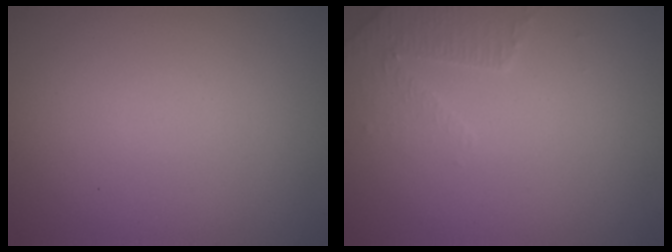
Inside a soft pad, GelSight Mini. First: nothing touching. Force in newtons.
{"total": 1.9, "press": 1.8, "slide": 0.5}